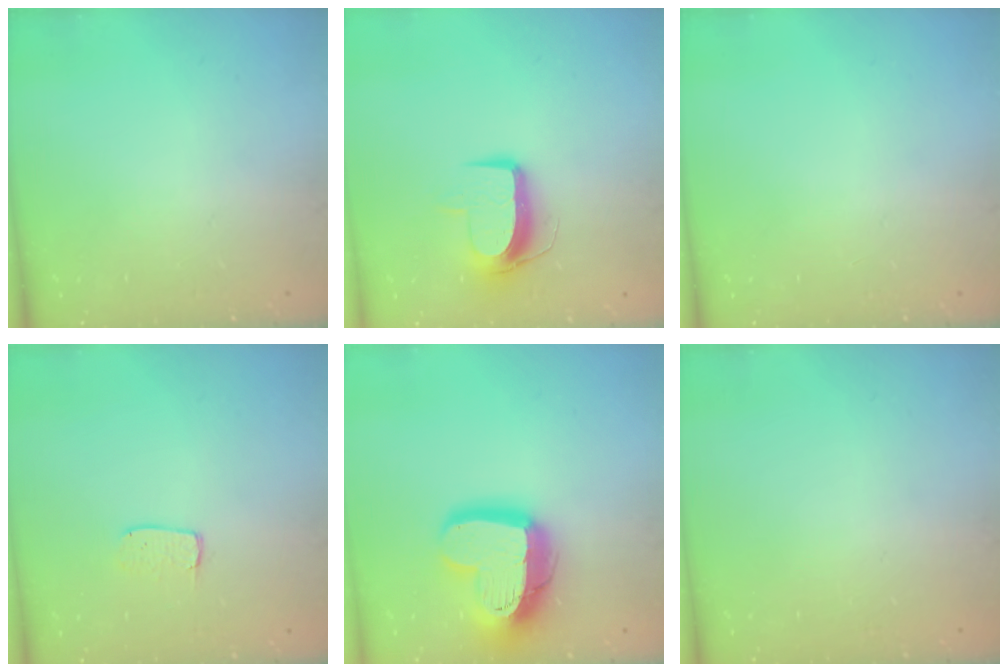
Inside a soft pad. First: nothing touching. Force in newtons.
{"total": 9.9, "press": 9.9, "slide": 0.6}
{"total": 0.0}
{"total": 3.9, "press": 3.9, "slide": 0.3}
{"total": 18.8, "press": 18.7, "slide": 1.8}
{"total": 0.0}